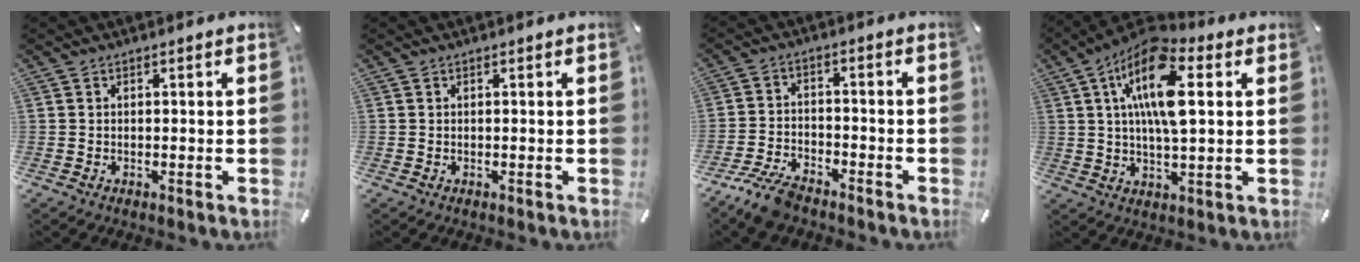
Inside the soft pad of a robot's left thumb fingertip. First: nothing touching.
{"total": 0.0}
{"total": 7.5, "force": [-6.1, 2.5, 3.5], "torque": [-0.079, 0.023, -0.118]}
{"total": 15.2, "force": [4.6, 6.5, 13.0], "torque": [-0.257, -0.007, 0.077]}